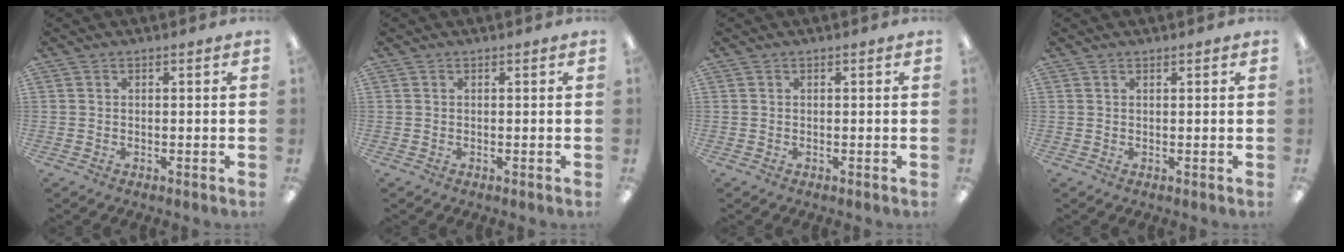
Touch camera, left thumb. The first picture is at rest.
{"total": 0.0}
{"total": 0.0}
{"total": 0.6, "force": [0.5, 0.1, 0.3], "torque": [-0.008, 0.002, 0.009]}